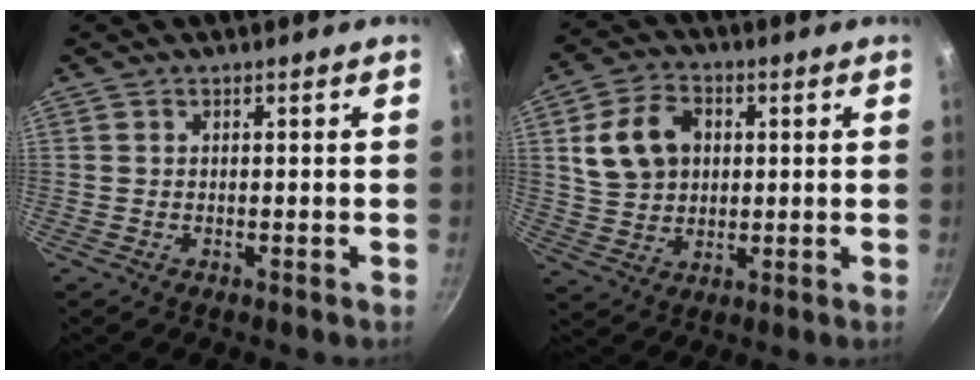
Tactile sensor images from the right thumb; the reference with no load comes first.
{"total": 11.6, "force": [2.5, 8.8, 7.1], "torque": [-0.111, 0.008, 0.045]}